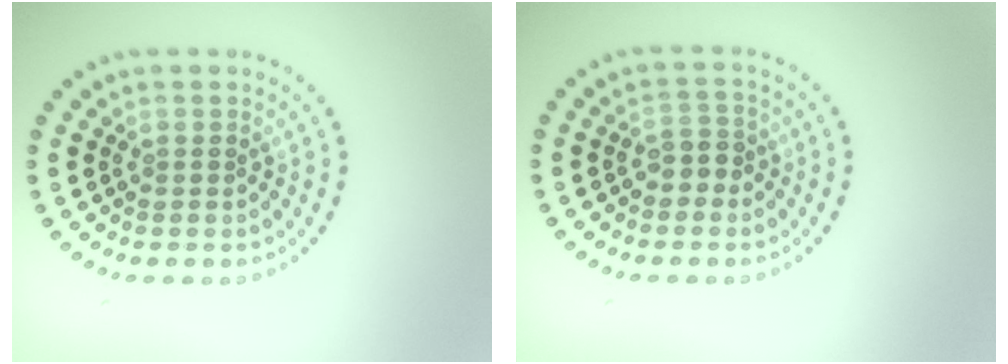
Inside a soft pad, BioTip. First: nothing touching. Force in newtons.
{"total": 2.0, "press": 1.7, "slide": 0.9}